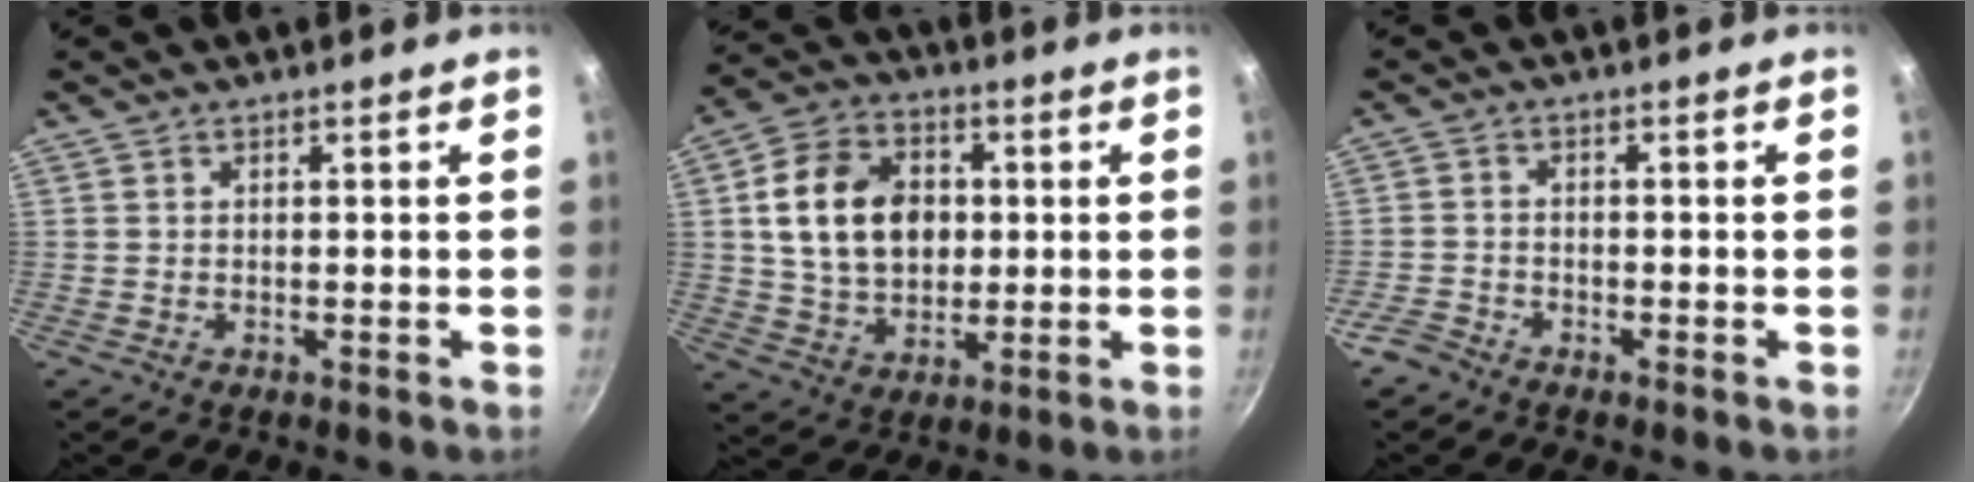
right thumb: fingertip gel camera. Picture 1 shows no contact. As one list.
[{"total": 15.6, "force": [1.9, 11.6, 10.3], "torque": [-0.161, 0.009, 0.032]}, {"total": 3.1, "force": [-2.6, 1.6, 0.9], "torque": [-0.025, 0.021, -0.054]}]